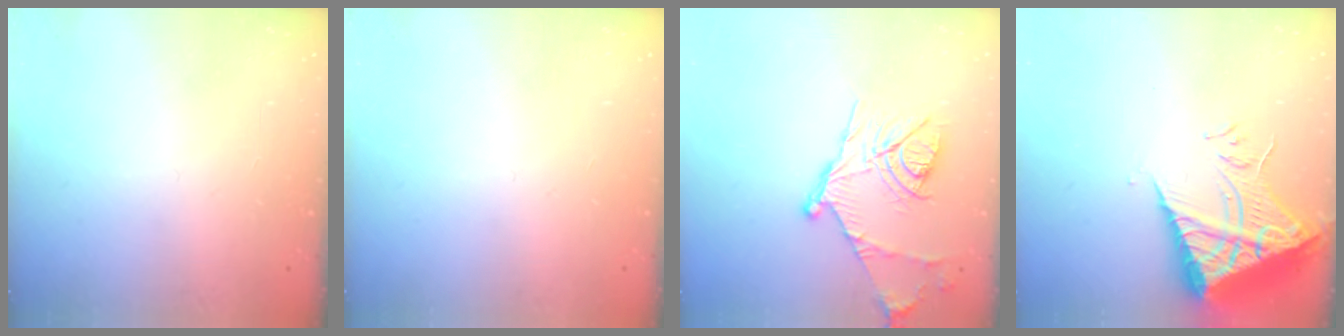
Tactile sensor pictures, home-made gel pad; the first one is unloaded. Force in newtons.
{"total": 0.0}
{"total": 15.1, "press": 15.0, "slide": 1.3}
{"total": 10.3, "press": 10.2, "slide": 1.1}